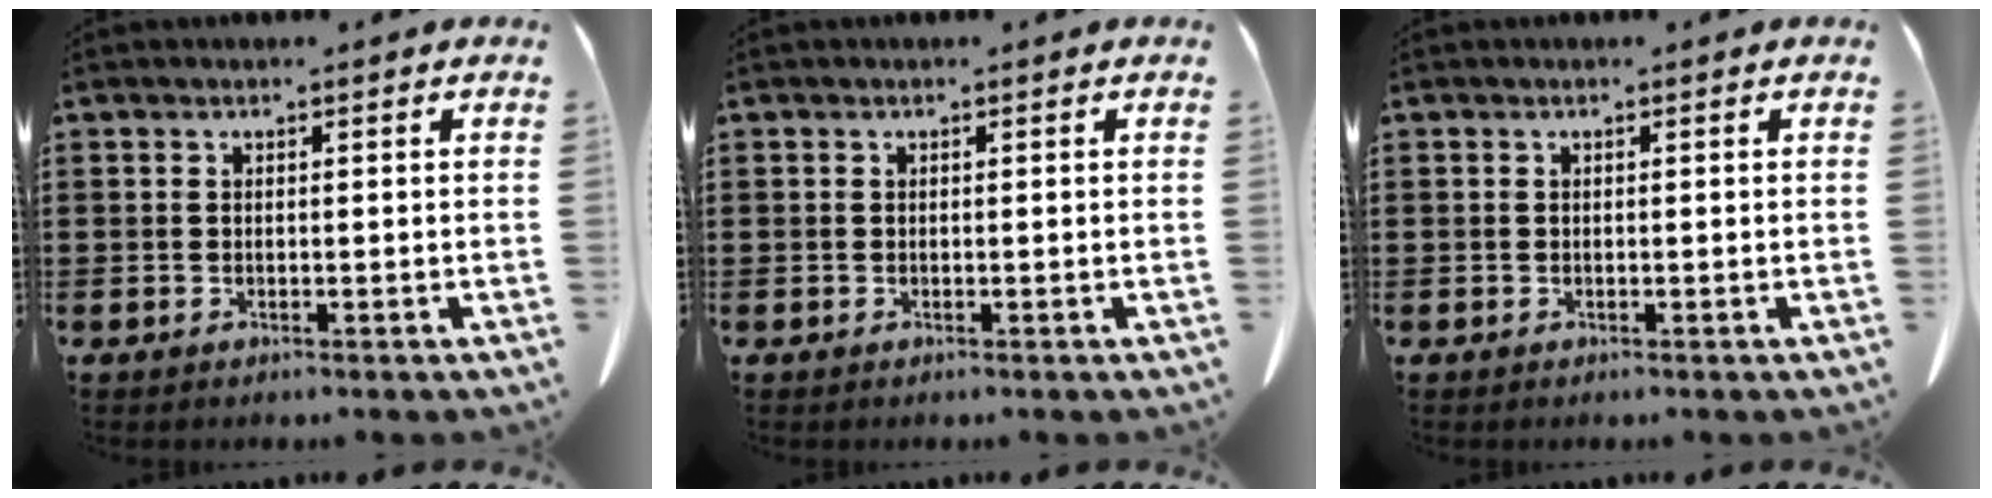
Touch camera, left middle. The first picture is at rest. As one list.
[{"total": 0.0}, {"total": 0.0}]